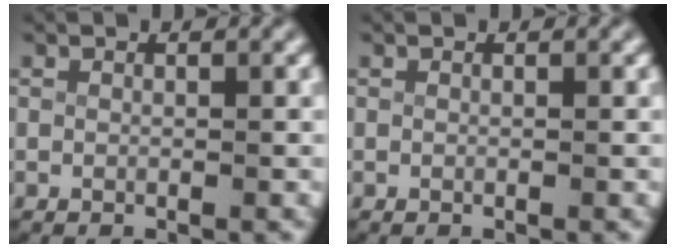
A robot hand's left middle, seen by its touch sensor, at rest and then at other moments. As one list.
[{"total": 0.0}]